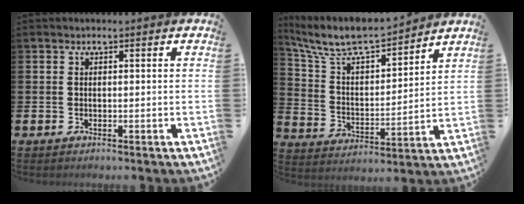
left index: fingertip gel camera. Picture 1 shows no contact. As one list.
[{"total": 9.1, "force": [8.4, 1.7, 3.0], "torque": [-0.100, -0.054, 0.148]}]